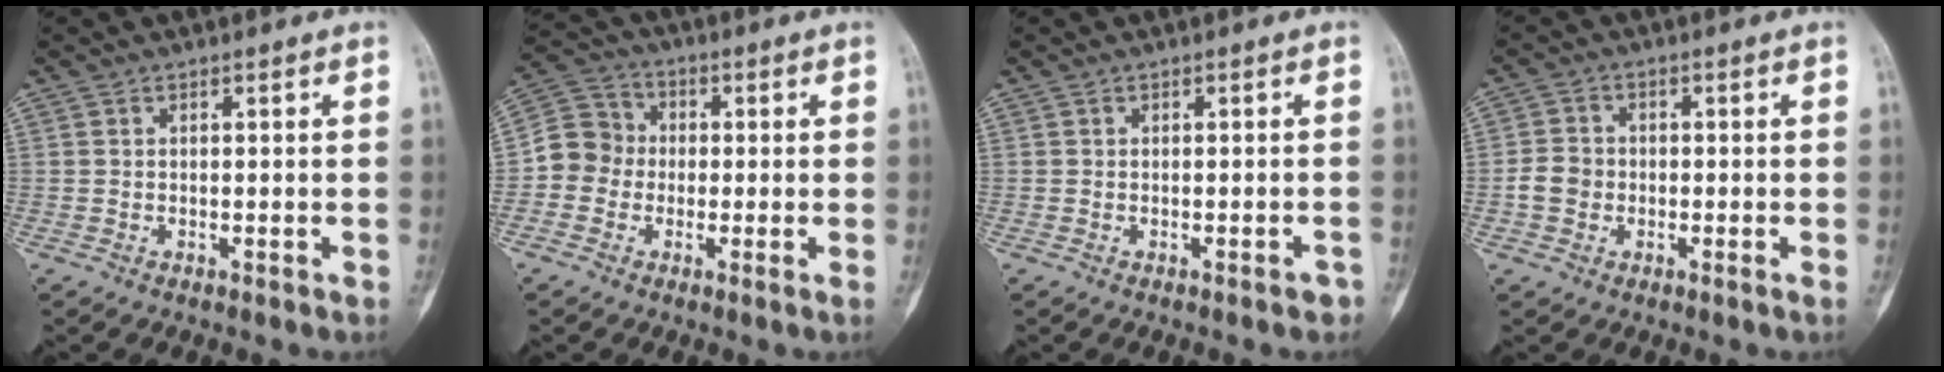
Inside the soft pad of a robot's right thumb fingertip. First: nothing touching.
{"total": 7.4, "force": [-1.0, 6.8, 2.8], "torque": [-0.029, 0.027, -0.035]}
{"total": 1.2, "force": [-0.8, 0.4, 0.7], "torque": [-0.009, 0.006, -0.006]}
{"total": 3.9, "force": [-1.0, 3.1, 2.1], "torque": [-0.036, 0.011, -0.025]}